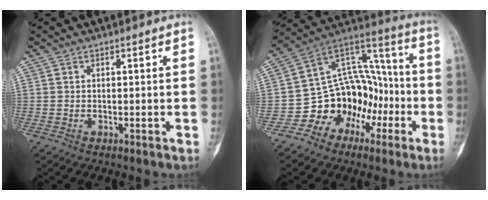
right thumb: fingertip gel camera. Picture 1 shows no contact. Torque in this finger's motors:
{"motor_torque": [0.20, 0.13, 0.79, -0.93, 0.08]}